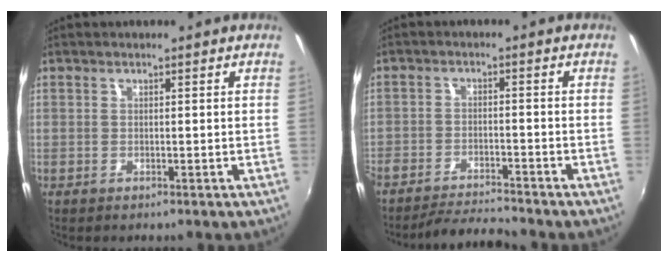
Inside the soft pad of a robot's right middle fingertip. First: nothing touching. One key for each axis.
{"total": 7.8, "fx": -7.5, "fy": 0.3, "fz": 2.3, "tx": -0.065, "ty": -0.006, "tz": -0.128}